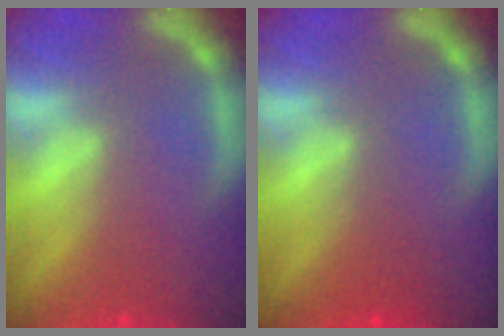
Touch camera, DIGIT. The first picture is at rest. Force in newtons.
{"total": 1.5}